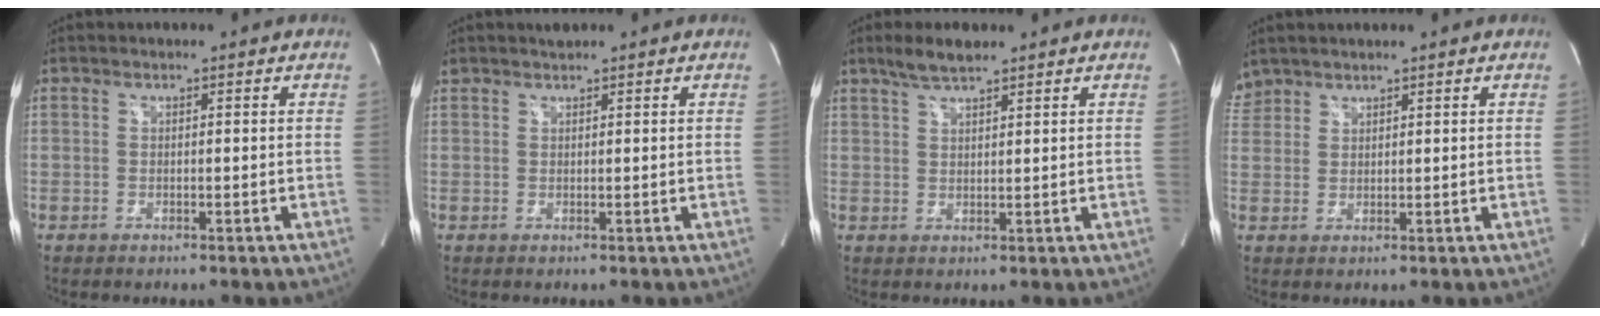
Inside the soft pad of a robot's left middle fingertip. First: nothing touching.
{"total": 1.2, "force": [1.2, 0.2, 0.3], "torque": [-0.015, 0.010, 0.025]}
{"total": 4.5, "force": [3.5, 0.8, 2.6], "torque": [-0.060, 0.010, 0.068]}
{"total": 3.1, "force": [2.8, 1.3, -0.2], "torque": [0.002, 0.016, 0.057]}